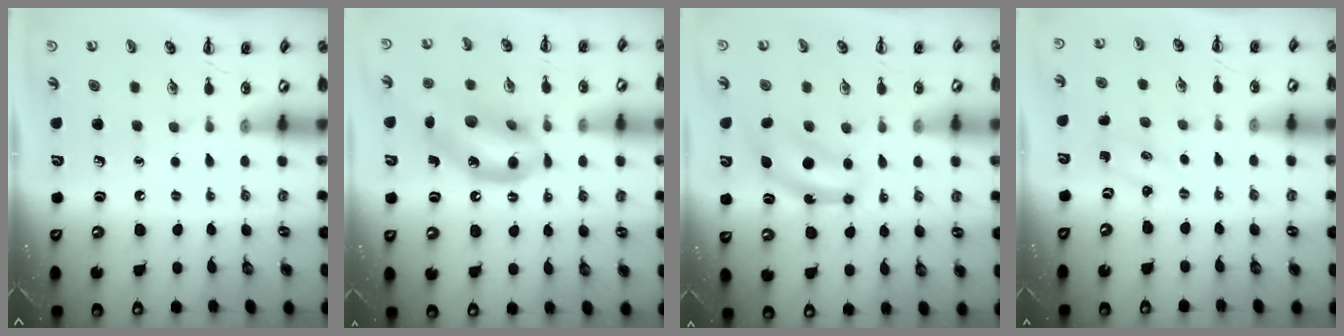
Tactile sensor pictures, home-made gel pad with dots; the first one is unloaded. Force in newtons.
{"total": 15.2, "press": 14.7, "slide": 3.8}
{"total": 7.2, "press": 7.2, "slide": 0.2}
{"total": 1.3, "press": 1.2, "slide": 0.3}